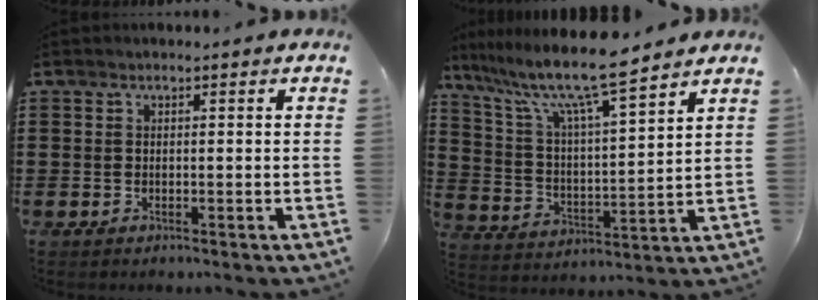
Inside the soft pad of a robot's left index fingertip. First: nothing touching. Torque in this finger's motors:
{"motor_torque": [1.13, -1.01, 0.70, 0.21]}